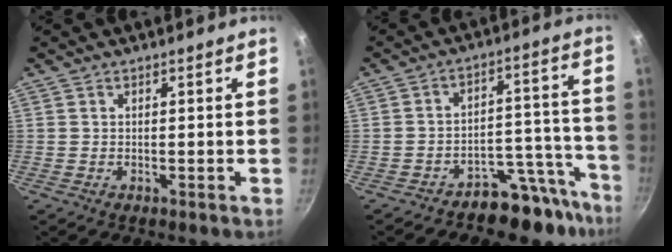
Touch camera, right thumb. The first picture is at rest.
{"total": 11.3, "force": [-9.4, 5.4, 3.3], "torque": [0.028, 0.110, -0.135]}